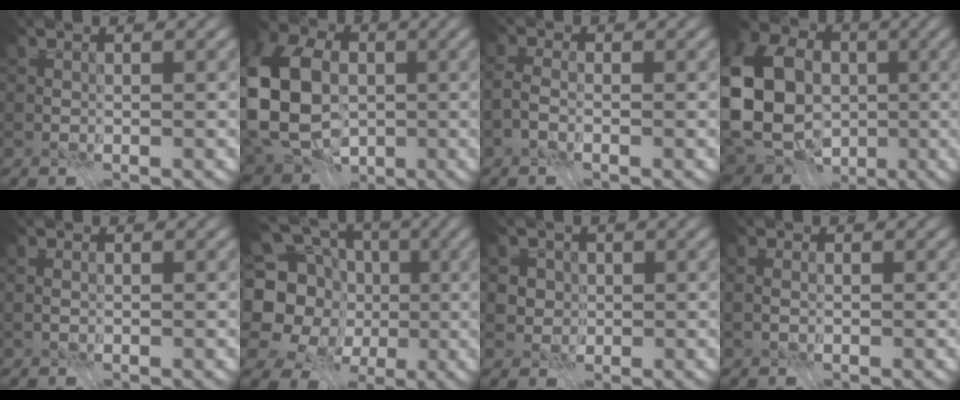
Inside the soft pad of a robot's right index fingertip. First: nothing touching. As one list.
[{"total": 13.6, "force": [-1.4, 10.2, 9.0], "torque": [-0.219, 0.005, -0.044]}, {"total": 2.0, "force": [-1.3, 1.0, 1.1], "torque": [-0.021, 0.003, -0.032]}, {"total": 16.0, "force": [-1.8, 12.7, 9.6], "torque": [-0.228, -0.003, -0.034]}, {"total": 0.5, "force": [-0.3, 0.4, 0.3], "torque": [-0.006, -0.001, -0.006]}, {"total": 16.8, "force": [-0.6, 15.0, 7.6], "torque": [-0.180, 0.015, -0.033]}, {"total": 3.2, "force": [0.8, 2.9, 1.1], "torque": [-0.017, 0.003, 0.011]}, {"total": 0.9, "force": [-0.5, 0.5, 0.5], "torque": [-0.009, -0.001, -0.011]}]